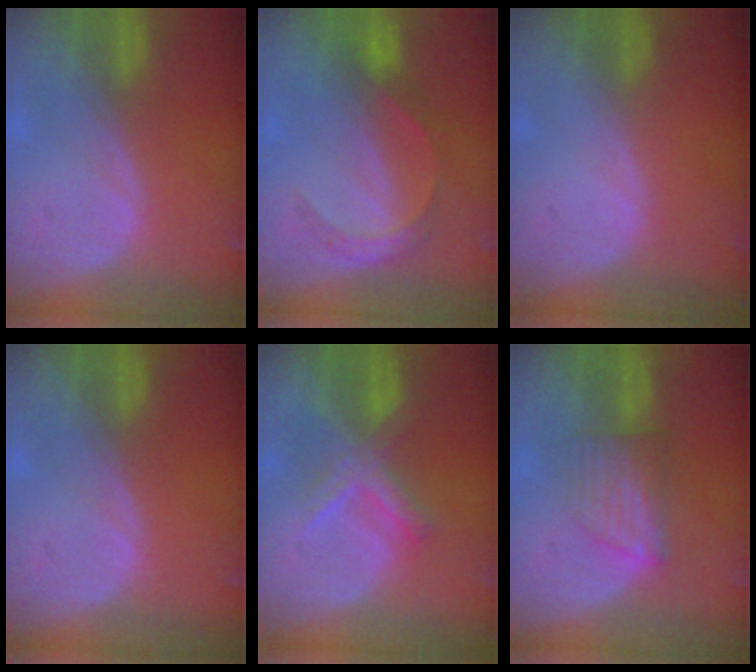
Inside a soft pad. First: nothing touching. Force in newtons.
{"total": 4.6, "press": 4.6, "slide": 0.2}
{"total": 0.0}
{"total": 0.0}
{"total": 6.0, "press": 5.9, "slide": 1.1}
{"total": 6.1, "press": 5.5, "slide": 2.6}